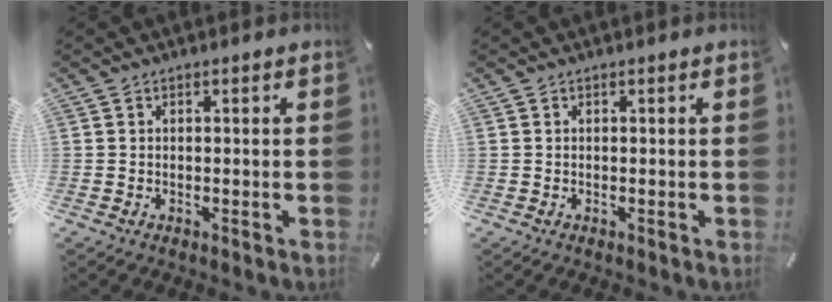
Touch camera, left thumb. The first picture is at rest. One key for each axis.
{"total": 0.0}